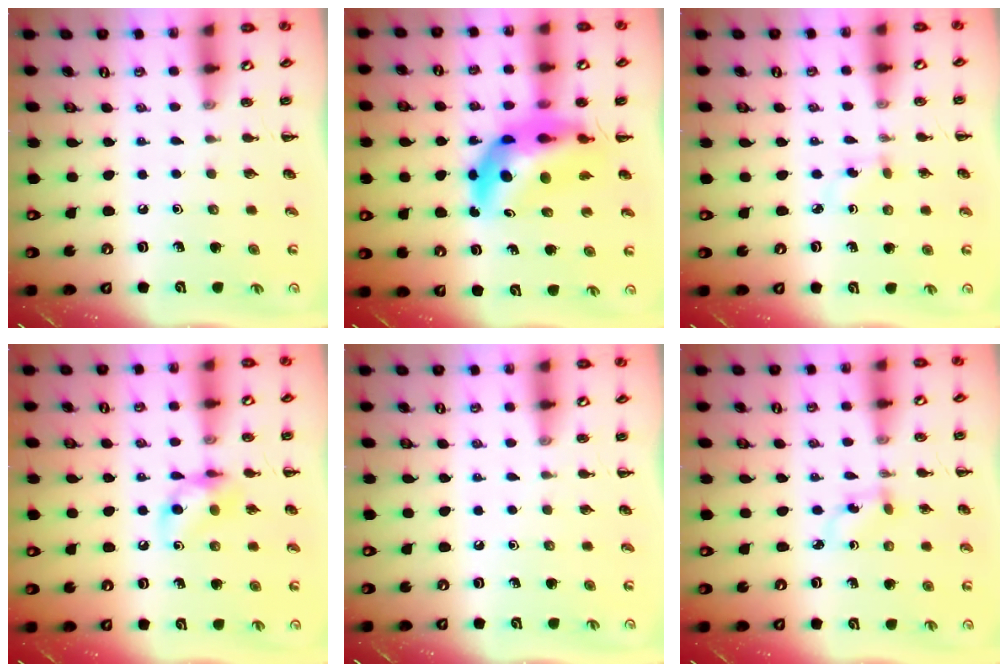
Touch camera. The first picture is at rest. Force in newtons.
{"total": 12.1, "press": 11.7, "slide": 3.3}
{"total": 2.8, "press": 2.5, "slide": 1.2}
{"total": 9.3, "press": 9.3, "slide": 0.7}
{"total": 0.0}
{"total": 2.2, "press": 2.0, "slide": 1.0}